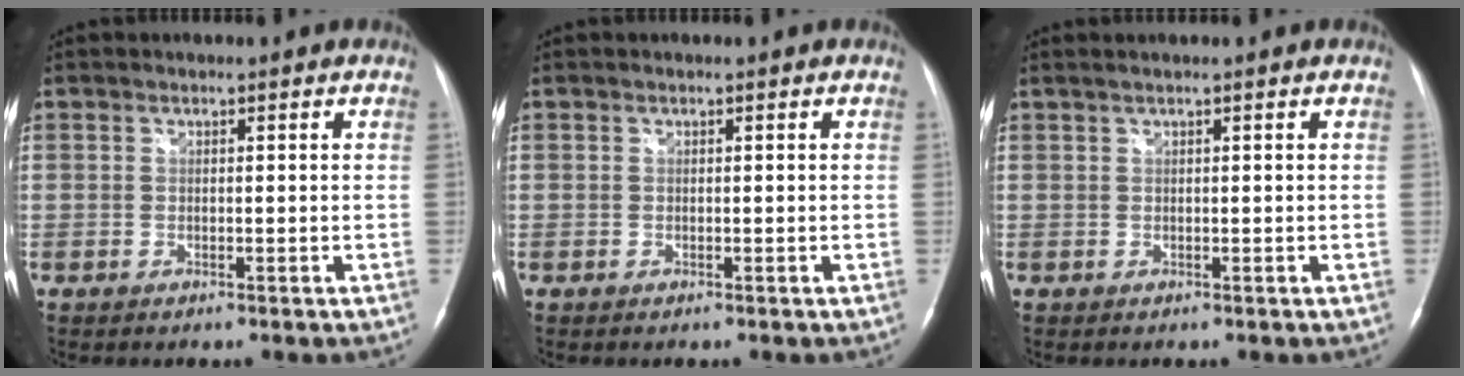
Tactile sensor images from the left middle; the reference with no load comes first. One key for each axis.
{"total": 0.0}
{"total": 1.3, "fx": 0.9, "fy": -0.2, "fz": 0.9, "tx": -0.024, "ty": 0.016, "tz": 0.019}